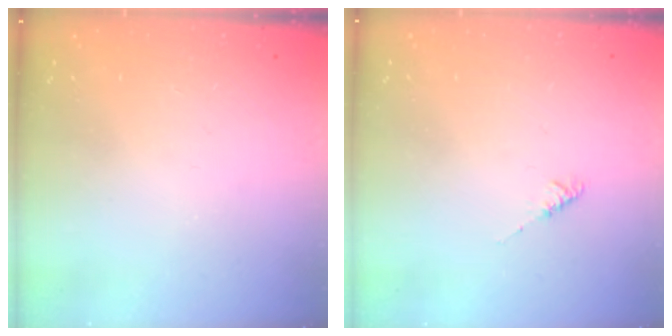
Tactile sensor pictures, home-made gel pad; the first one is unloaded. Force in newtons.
{"total": 2.0, "press": 1.9, "slide": 0.4}